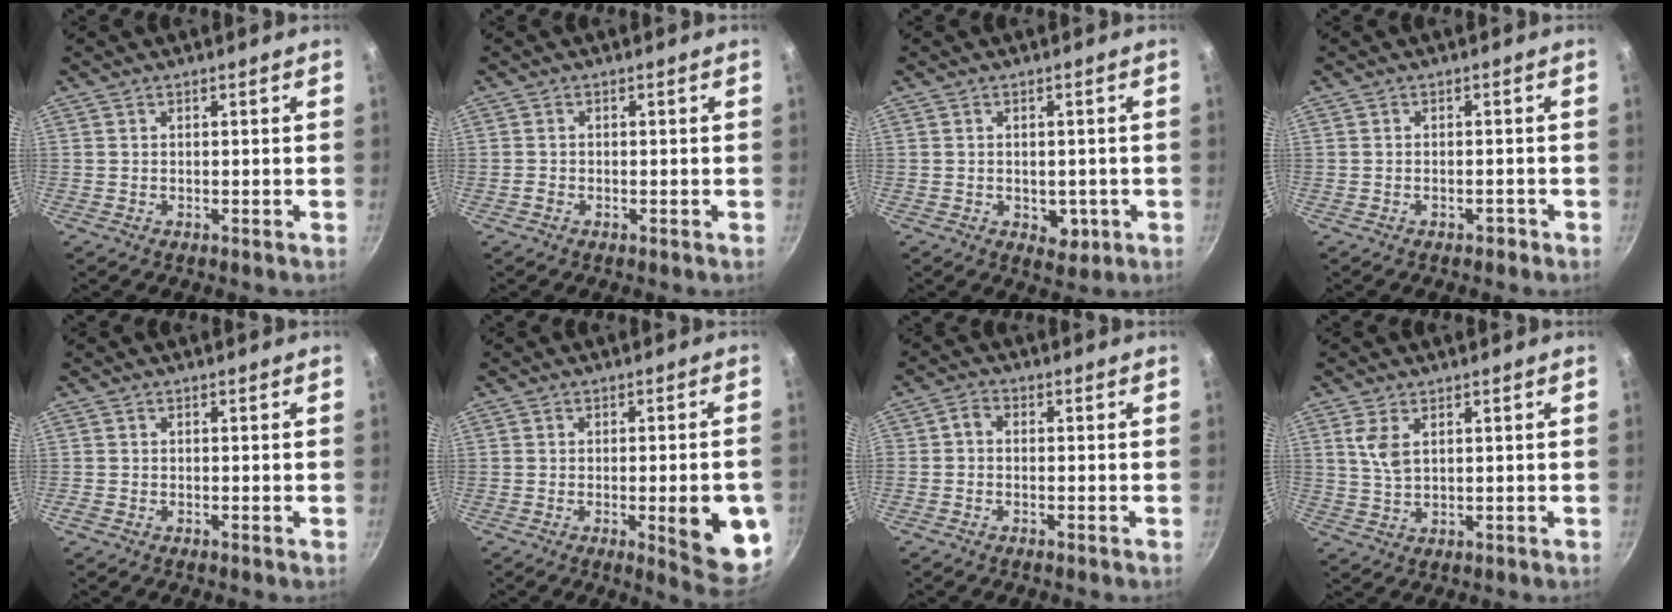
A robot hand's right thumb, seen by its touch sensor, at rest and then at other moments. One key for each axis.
{"total": 0.7, "fx": -0.5, "fy": 0.4, "fz": 0.2, "tx": -0.005, "ty": 0.003, "tz": -0.012}
{"total": 4.4, "fx": -1.1, "fy": 3.1, "fz": 2.9, "tx": -0.019, "ty": 0.000, "tz": -0.007}
{"total": 1.2, "fx": -0.9, "fy": 0.6, "fz": 0.5, "tx": 0.000, "ty": 0.015, "tz": -0.007}
{"total": 0.6, "fx": -0.3, "fy": 0.4, "fz": 0.3, "tx": -0.006, "ty": 0.001, "tz": -0.008}
{"total": 12.5, "fx": -2.9, "fy": 3.4, "fz": 11.7, "tx": -0.115, "ty": 0.003, "tz": -0.031}
{"total": 2.1, "fx": -0.7, "fy": 1.1, "fz": 1.6, "tx": -0.045, "ty": 0.010, "tz": -0.023}
{"total": 4.5, "fx": 1.7, "fy": 2.3, "fz": 3.4, "tx": -0.066, "ty": -0.009, "tz": 0.036}